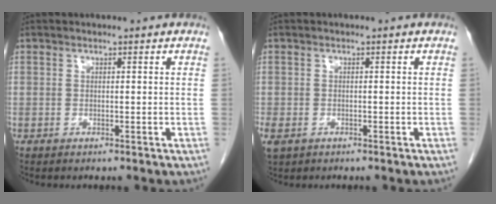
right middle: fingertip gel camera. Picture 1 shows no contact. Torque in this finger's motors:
{"motor_torque": [1.18, -0.96, 0.88, 0.21]}